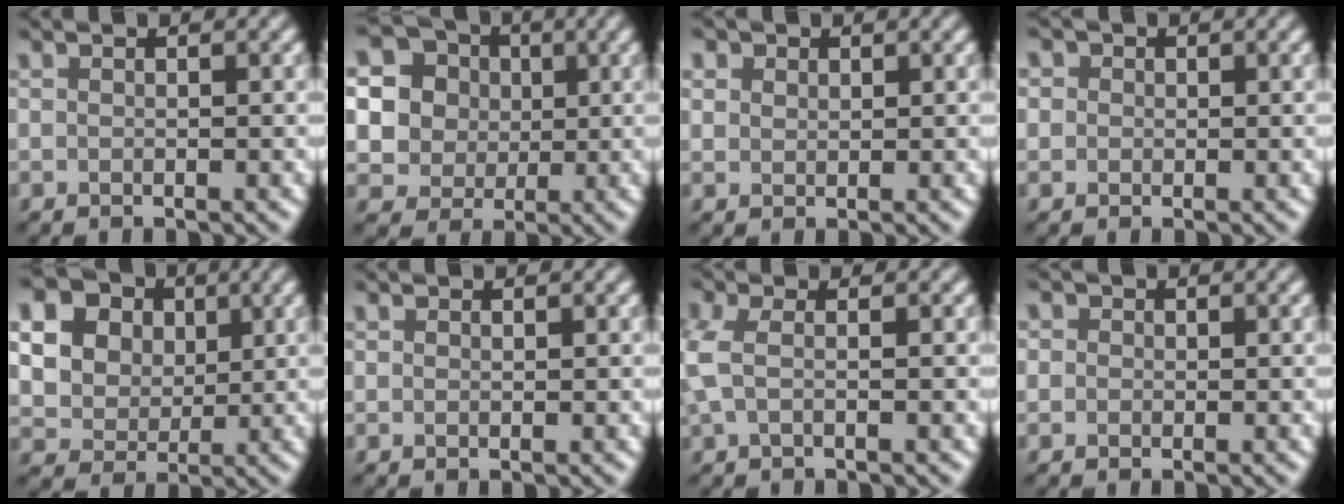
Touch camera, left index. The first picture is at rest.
{"total": 10.0, "force": [3.2, 8.6, 4.0], "torque": [-0.107, 0.020, 0.051]}
{"total": 1.9, "force": [1.2, 1.3, 0.6], "torque": [-0.015, -0.002, 0.021]}
{"total": 3.0, "force": [1.4, 2.4, 1.2], "torque": [-0.015, 0.014, 0.004]}
{"total": 16.8, "force": [6.3, 13.9, 6.8], "torque": [-0.188, 0.025, 0.100]}
{"total": 0.0}
{"total": 2.7, "force": [0.1, 1.3, 2.3], "torque": [-0.070, 0.004, -0.006]}
{"total": 1.6, "force": [0.6, 1.3, 0.6], "torque": [-0.002, 0.009, -0.011]}